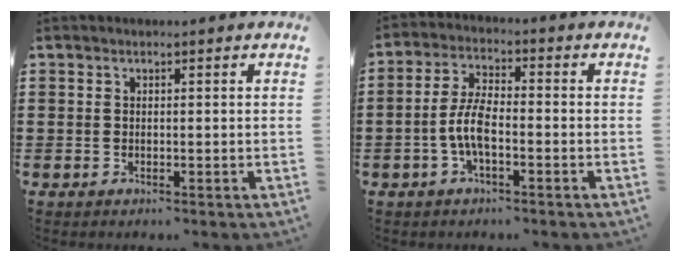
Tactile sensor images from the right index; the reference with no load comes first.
{"total": 6.0, "force": [-1.7, 2.0, 5.4], "torque": [-0.129, -0.007, -0.039]}